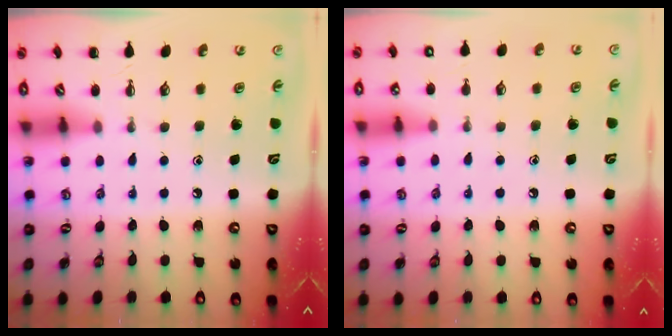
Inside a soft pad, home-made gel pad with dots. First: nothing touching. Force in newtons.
{"total": 6.9, "press": 6.5, "slide": 2.3}